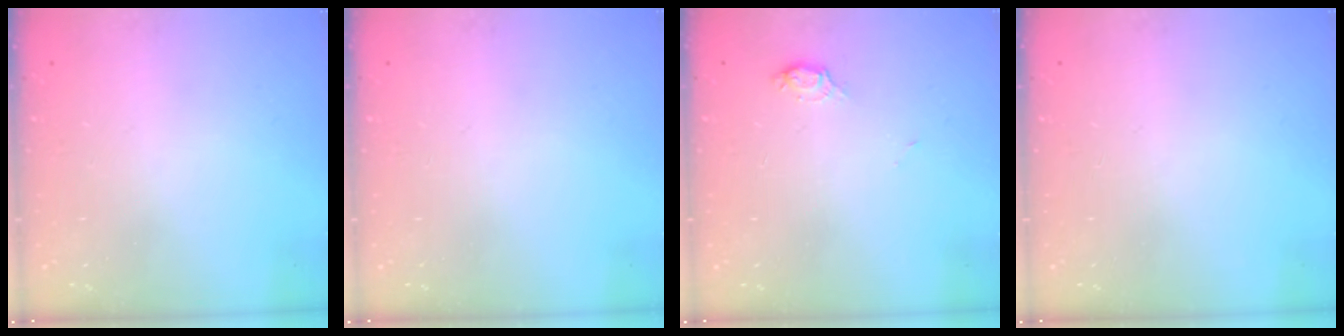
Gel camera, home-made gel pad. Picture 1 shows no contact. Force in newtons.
{"total": 0.0}
{"total": 4.3, "press": 4.3, "slide": 0.4}
{"total": 0.0}